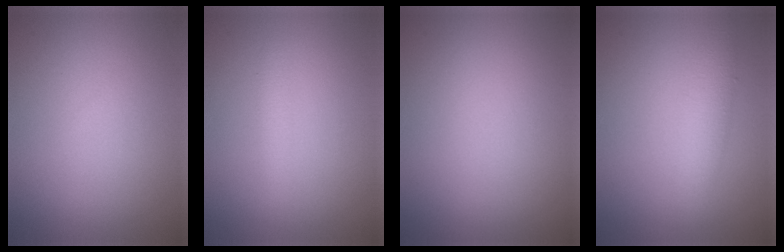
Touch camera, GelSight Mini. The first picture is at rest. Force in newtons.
{"total": 1.0, "press": 1.0, "slide": 0.0}
{"total": 0.0}
{"total": 2.9, "press": 2.9, "slide": 0.1}